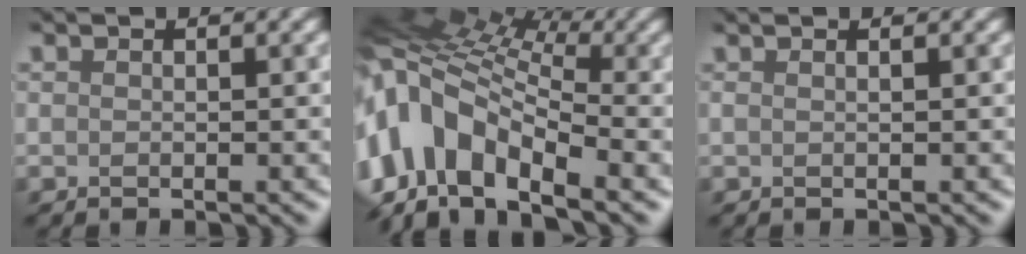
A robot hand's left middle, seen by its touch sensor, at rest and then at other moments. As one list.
[{"total": 11.0, "force": [-3.7, 6.6, 8.0], "torque": [-0.192, 0.018, -0.055]}, {"total": 1.5, "force": [0.8, 0.8, 1.1], "torque": [-0.002, 0.016, -0.007]}]